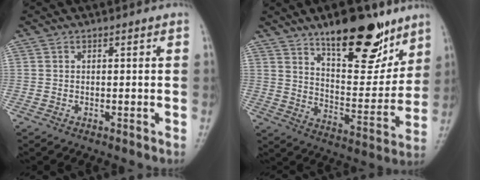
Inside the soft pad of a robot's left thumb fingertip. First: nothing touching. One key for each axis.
{"total": 18.3, "fx": 12.2, "fy": 7.2, "fz": 11.5, "tx": -0.116, "ty": -0.083, "tz": 0.197}